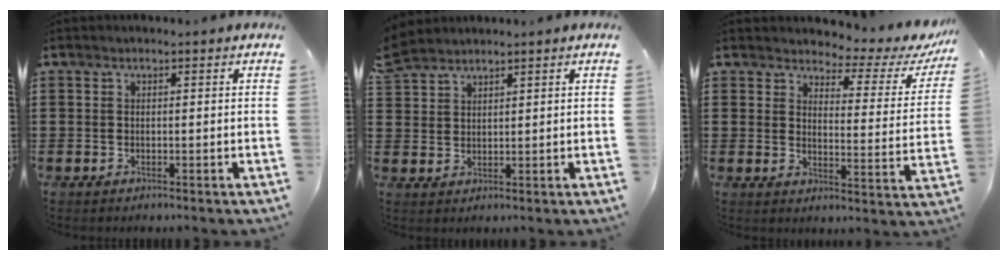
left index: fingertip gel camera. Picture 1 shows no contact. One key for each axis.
{"total": 3.3, "fx": 3.0, "fy": 1.1, "fz": 0.8, "tx": -0.025, "ty": -0.002, "tz": 0.057}
{"total": 3.5, "fx": 3.1, "fy": 0.9, "fz": 1.3, "tx": -0.041, "ty": -0.026, "tz": 0.045}